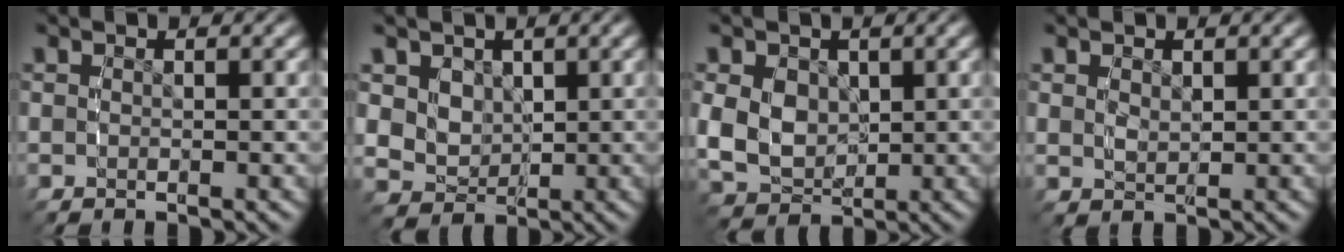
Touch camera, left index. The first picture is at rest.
{"total": 6.7, "force": [1.2, 5.9, 3.1], "torque": [-0.094, -0.035, 0.035]}
{"total": 7.6, "force": [0.4, 6.5, 3.9], "torque": [-0.105, -0.035, 0.022]}
{"total": 1.5, "force": [0.6, 0.9, 1.0], "torque": [-0.024, -0.013, 0.024]}